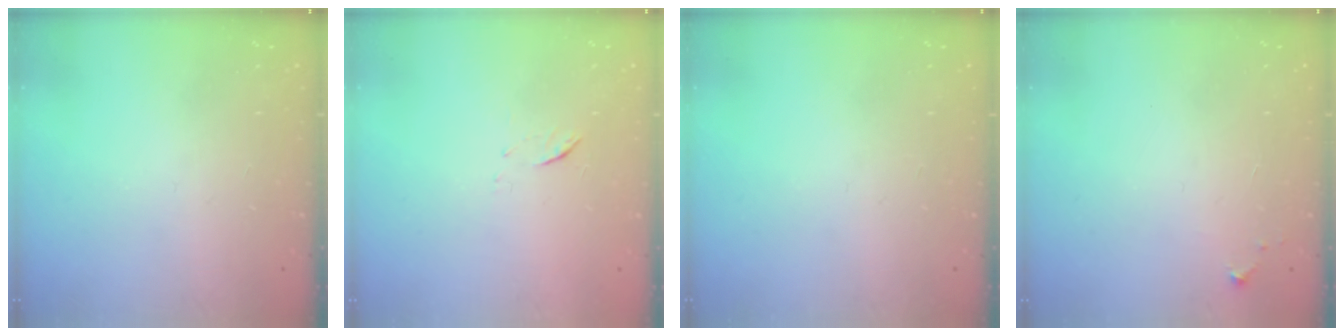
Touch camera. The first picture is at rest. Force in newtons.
{"total": 5.2, "press": 5.1, "slide": 0.7}
{"total": 0.0}
{"total": 4.3, "press": 4.3, "slide": 0.7}